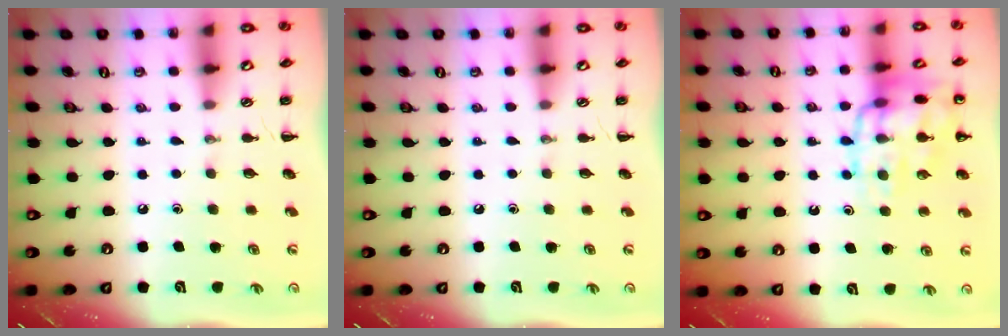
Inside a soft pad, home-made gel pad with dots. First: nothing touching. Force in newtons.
{"total": 0.0}
{"total": 16.2, "press": 16.1, "slide": 1.6}